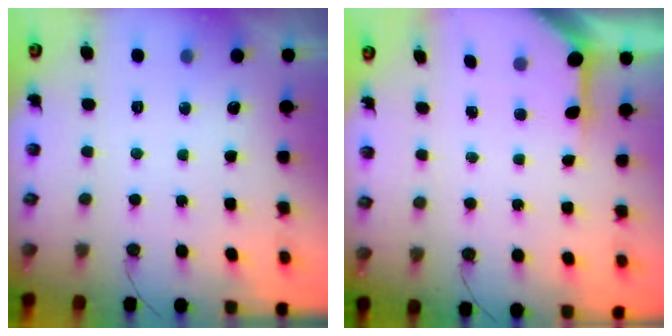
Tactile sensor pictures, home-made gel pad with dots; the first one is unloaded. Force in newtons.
{"total": 5.0, "press": 5.0, "slide": 0.2}